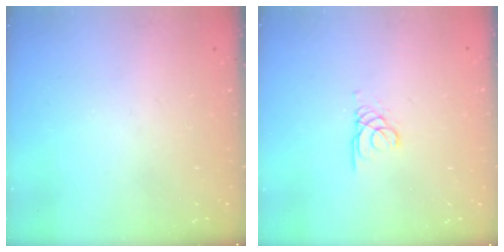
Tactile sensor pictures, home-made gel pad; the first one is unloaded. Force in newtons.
{"total": 1.7, "press": 1.7, "slide": 0.1}